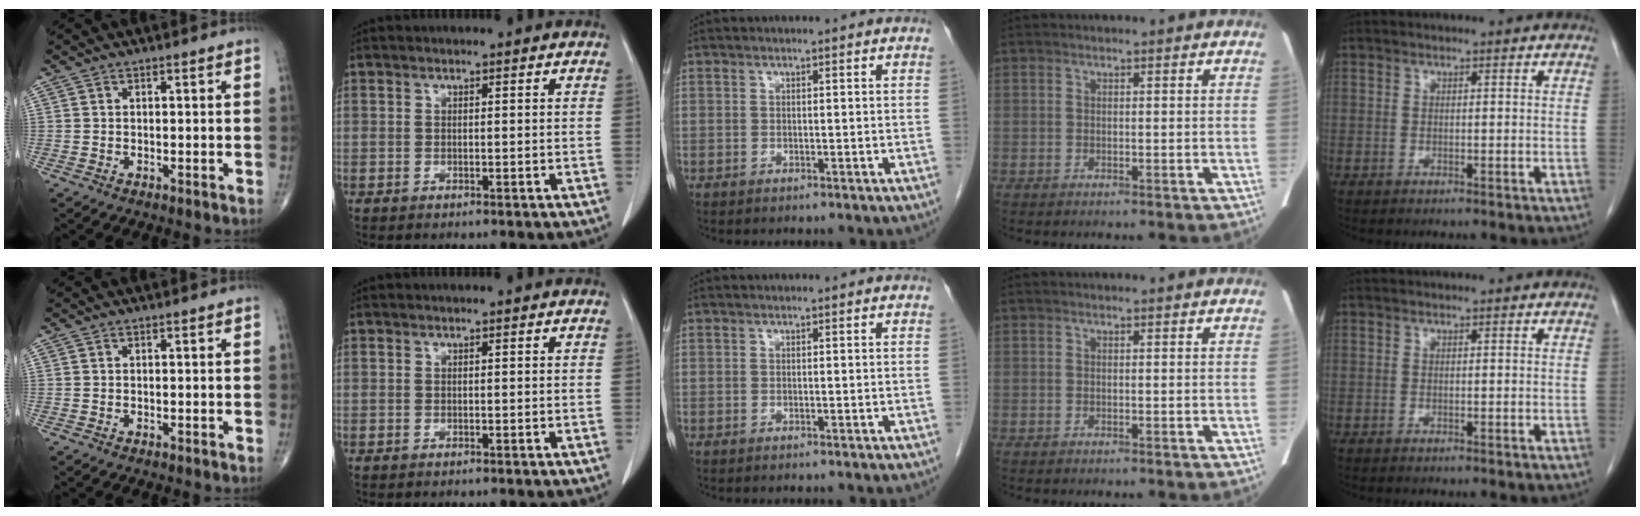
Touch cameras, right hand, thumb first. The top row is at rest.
{}